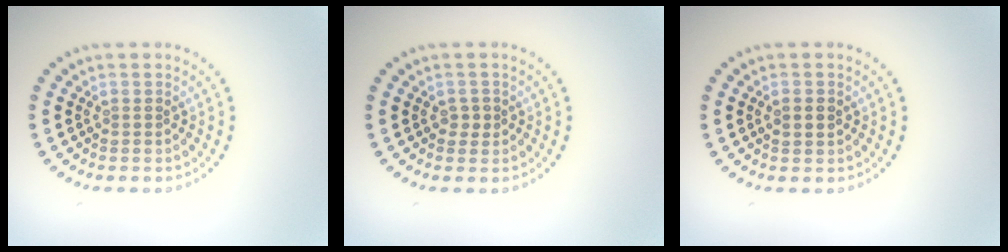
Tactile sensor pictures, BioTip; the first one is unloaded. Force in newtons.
{"total": 1.1, "press": 1.0, "slide": 0.5}
{"total": 1.0, "press": 1.0, "slide": 0.0}